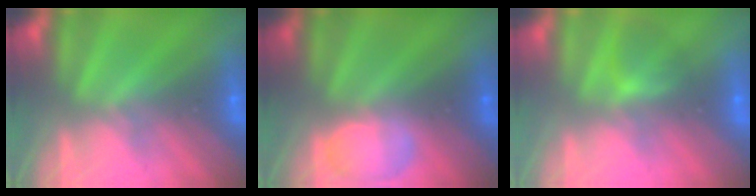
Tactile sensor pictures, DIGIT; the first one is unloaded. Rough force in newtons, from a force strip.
{"total": 2.4}
{"total": 2.1}